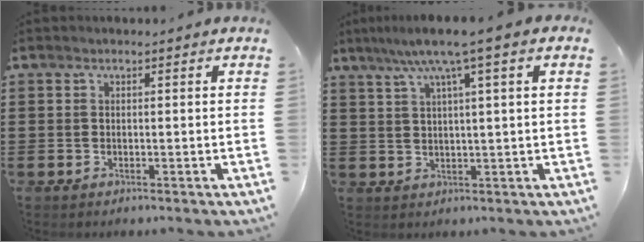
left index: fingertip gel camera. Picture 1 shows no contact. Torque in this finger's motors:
{"motor_torque": [2.14, 0.00, 0.50, 0.21]}